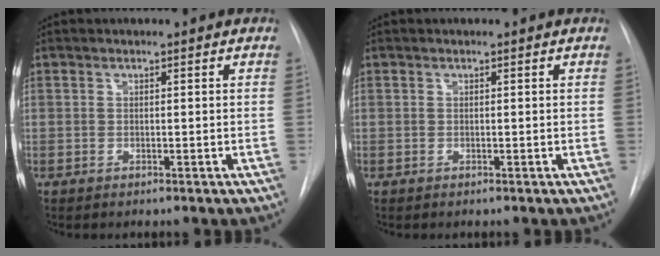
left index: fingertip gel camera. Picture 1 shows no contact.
{"total": 0.0}